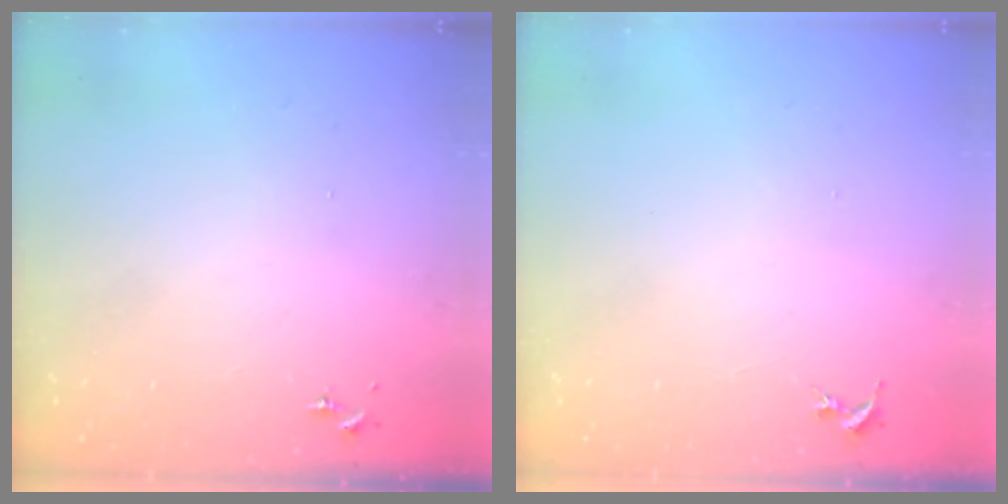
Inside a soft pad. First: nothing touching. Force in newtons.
{"total": 0.0}